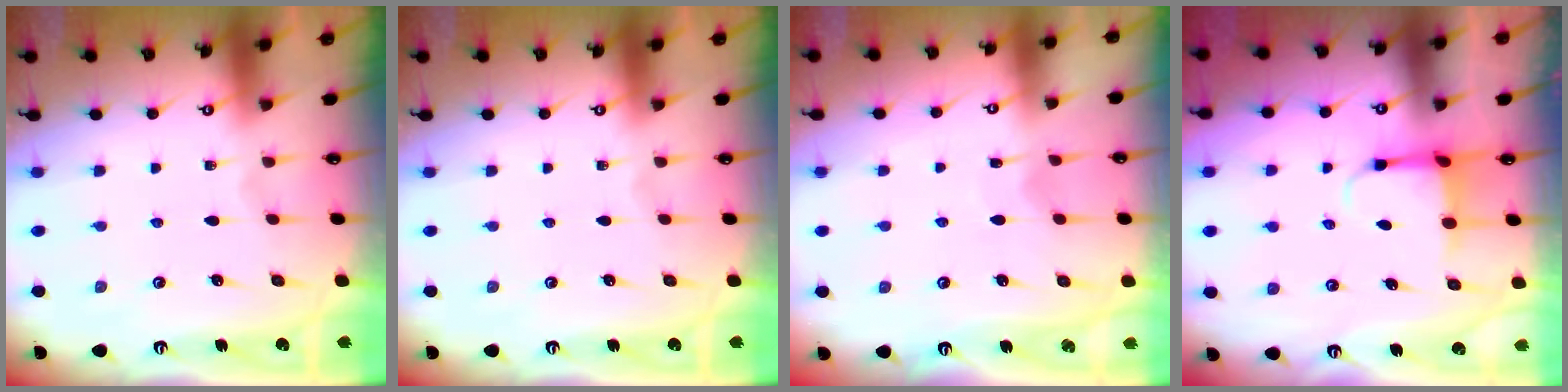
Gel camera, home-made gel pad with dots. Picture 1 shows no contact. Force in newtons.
{"total": 0.0}
{"total": 3.7, "press": 3.6, "slide": 0.4}
{"total": 3.9, "press": 3.7, "slide": 1.3}